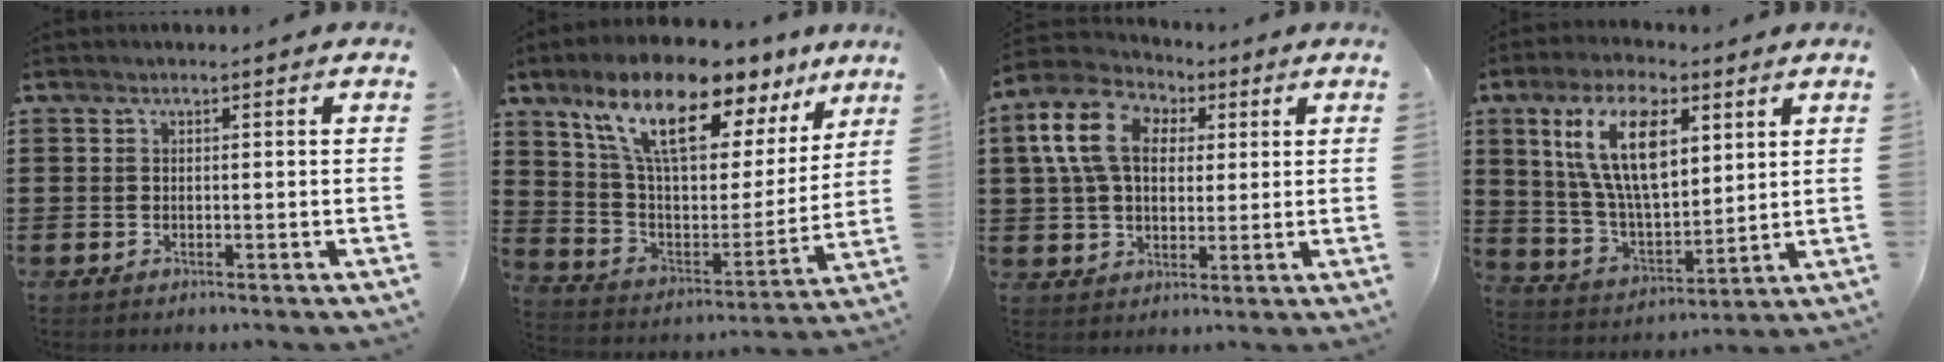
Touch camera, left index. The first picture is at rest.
{"total": 14.1, "force": [10.2, 4.7, 8.6], "torque": [-0.188, -0.056, 0.171]}
{"total": 9.9, "force": [2.9, 7.2, 6.2], "torque": [-0.162, 0.019, 0.052]}
{"total": 14.5, "force": [6.6, 6.7, 11.1], "torque": [-0.245, 0.001, 0.119]}